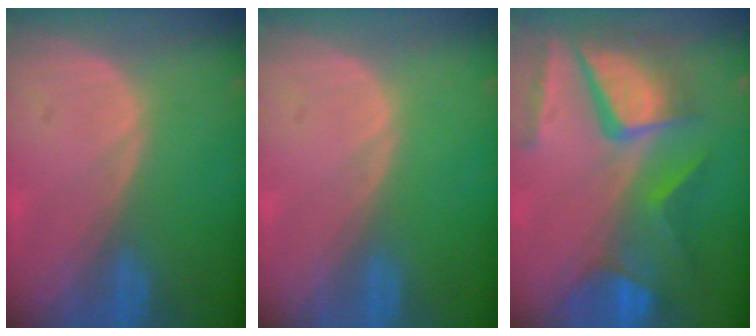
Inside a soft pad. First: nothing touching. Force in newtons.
{"total": 0.0}
{"total": 11.6, "press": 9.7, "slide": 6.5}